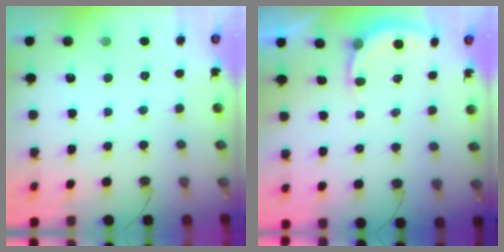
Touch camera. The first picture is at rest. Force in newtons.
{"total": 3.4, "press": 3.4, "slide": 0.3}